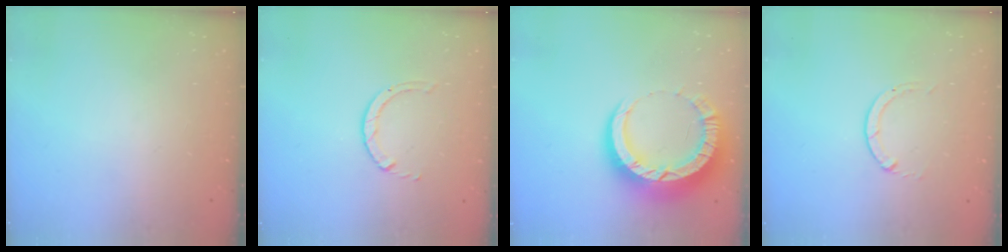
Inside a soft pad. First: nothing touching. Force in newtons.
{"total": 1.4, "press": 1.4, "slide": 0.1}
{"total": 12.7, "press": 12.6, "slide": 1.3}
{"total": 0.6, "press": 0.5, "slide": 0.1}